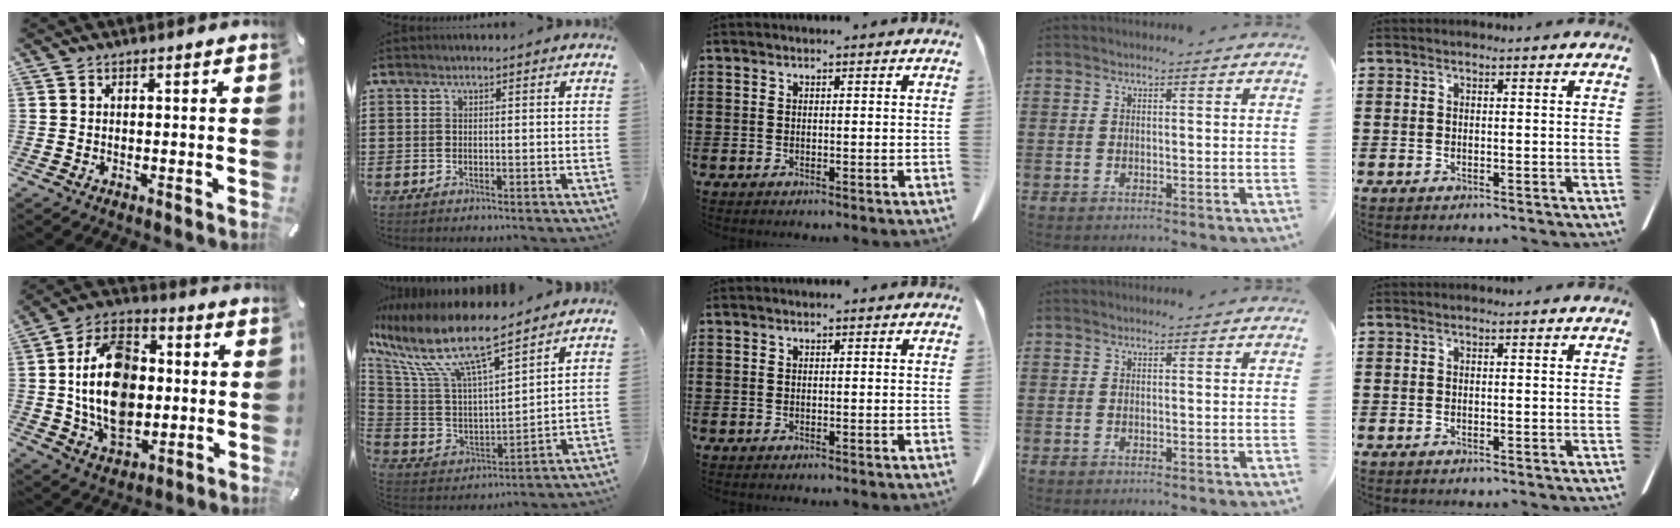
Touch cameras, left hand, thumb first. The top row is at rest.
{"thumb": {"total": 18.8, "force": [-0.2, 13.4, 13.2], "torque": [-0.256, 0.009, -0.006]}, "index": {"total": 12.4, "force": [9.1, 2.6, 8.1], "torque": [-0.200, -0.058, 0.154]}}